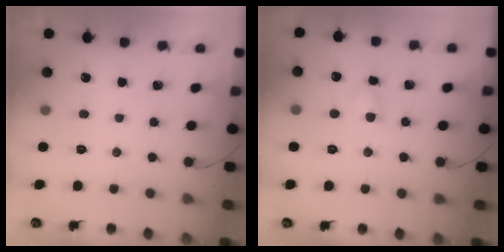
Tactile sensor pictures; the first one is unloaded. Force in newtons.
{"total": 3.8, "press": 3.5, "slide": 1.3}